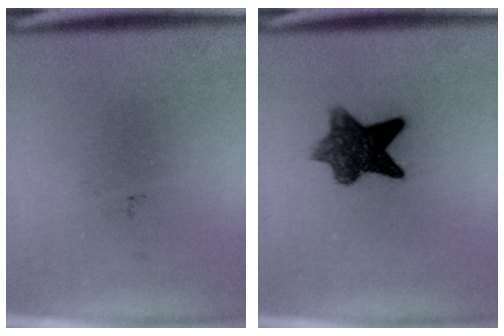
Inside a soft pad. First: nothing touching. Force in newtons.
{"total": 8.0}